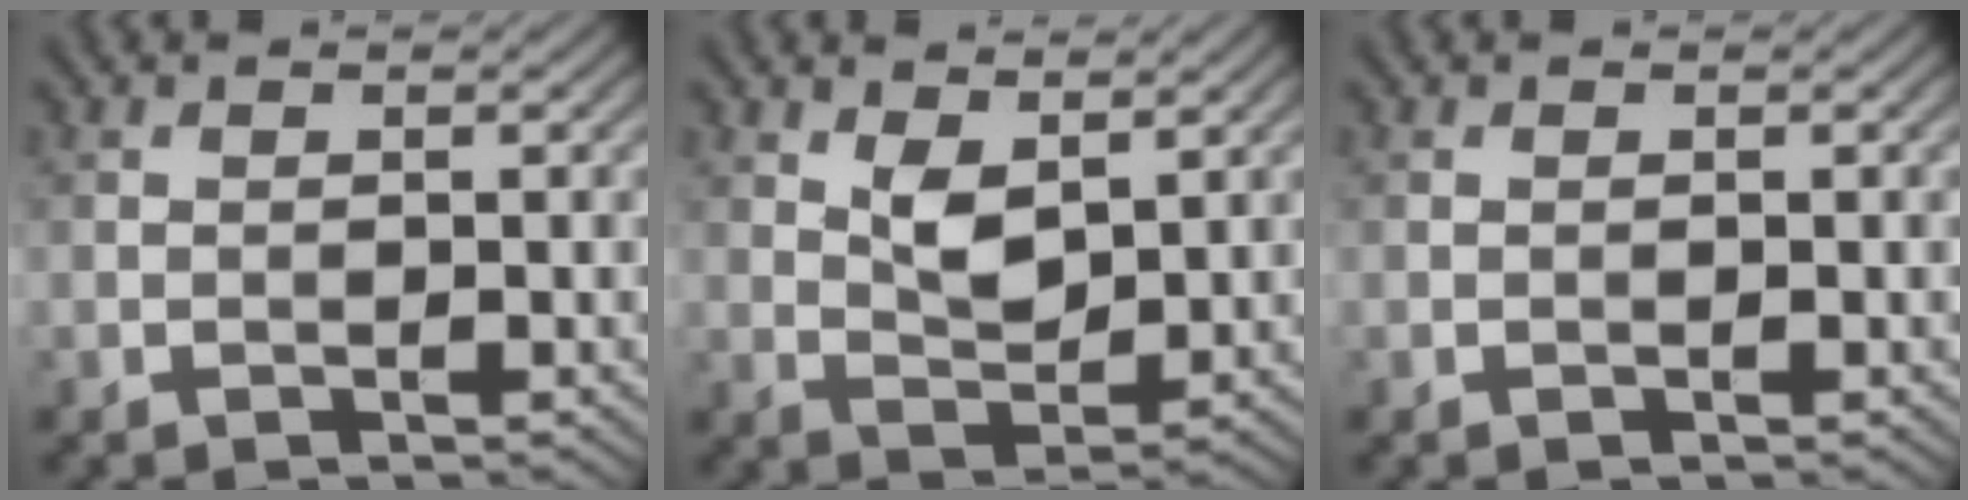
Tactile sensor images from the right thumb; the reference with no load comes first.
{"total": 4.3, "force": [2.1, 2.1, 3.0], "torque": [-0.064, -0.007, 0.044]}
{"total": 0.0}